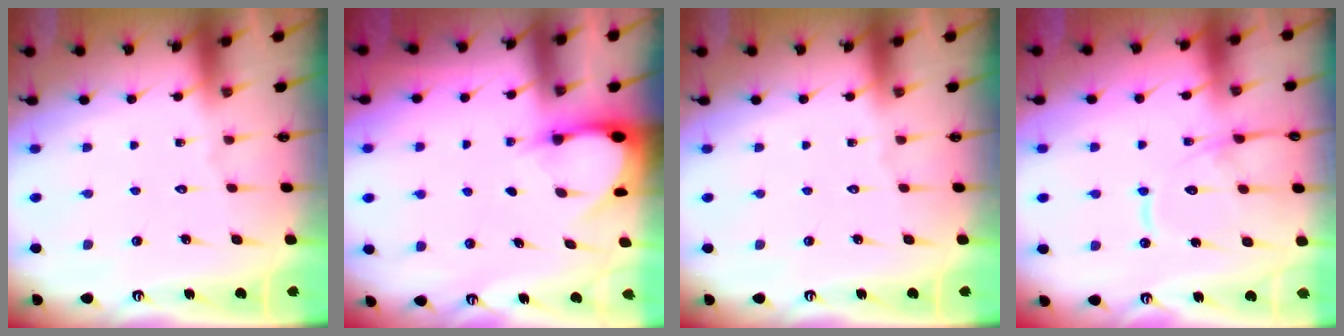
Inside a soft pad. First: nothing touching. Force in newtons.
{"total": 2.9, "press": 2.9, "slide": 0.3}
{"total": 0.0}
{"total": 13.2, "press": 13.2, "slide": 1.2}